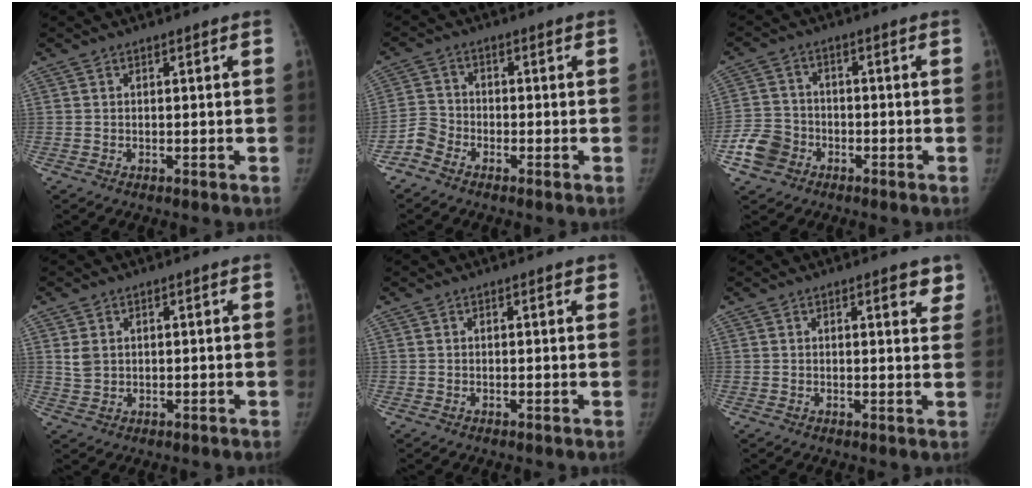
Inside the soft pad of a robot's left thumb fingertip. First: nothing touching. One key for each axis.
{"total": 3.3, "fx": -2.4, "fy": 2.1, "fz": 0.9, "tx": -0.014, "ty": 0.010, "tz": -0.057}
{"total": 6.8, "fx": -3.4, "fy": 5.5, "fz": 2.2, "tx": -0.031, "ty": 0.021, "tz": -0.066}
{"total": 2.8, "fx": 0.9, "fy": 2.2, "fz": 1.5, "tx": -0.024, "ty": -0.004, "tz": 0.025}
{"total": 1.2, "fx": 0.8, "fy": 0.4, "fz": 0.8, "tx": -0.006, "ty": -0.001, "tz": 0.008}
{"total": 4.1, "fx": 2.7, "fy": 1.5, "fz": 2.8, "tx": -0.012, "ty": -0.013, "tz": 0.029}